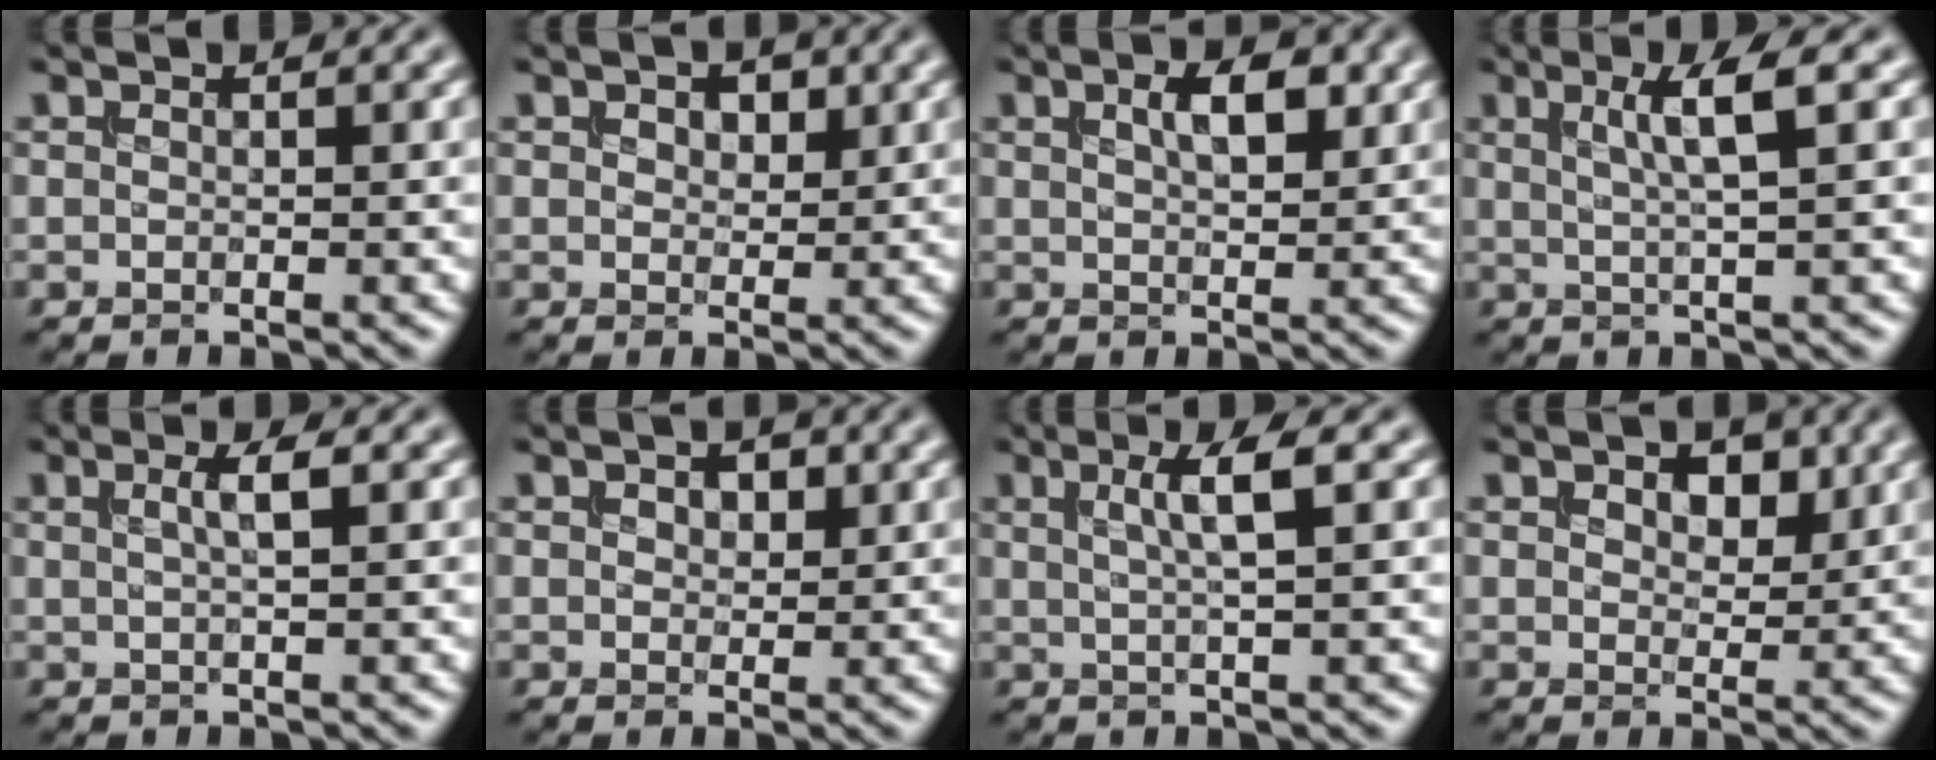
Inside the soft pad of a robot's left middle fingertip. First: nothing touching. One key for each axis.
{"total": 2.2, "fx": 1.1, "fy": 1.4, "fz": 1.4, "tx": -0.021, "ty": 0.000, "tz": 0.015}
{"total": 3.2, "fx": 1.2, "fy": 1.3, "fz": 2.6, "tx": -0.048, "ty": 0.003, "tz": 0.023}
{"total": 4.1, "fx": 1.3, "fy": 0.7, "fz": 3.9, "tx": -0.058, "ty": 0.002, "tz": 0.020}
{"total": 2.2, "fx": 0.3, "fy": 0.6, "fz": 2.1, "tx": -0.032, "ty": 0.002, "tz": 0.000}
{"total": 2.1, "fx": 1.0, "fy": 1.3, "fz": 1.4, "tx": -0.020, "ty": 0.001, "tz": 0.011}
{"total": 3.6, "fx": 0.9, "fy": 0.7, "fz": 3.4, "tx": -0.048, "ty": 0.004, "tz": 0.011}
{"total": 3.5, "fx": 1.7, "fy": 2.0, "fz": 2.3, "tx": -0.031, "ty": 0.000, "tz": 0.022}